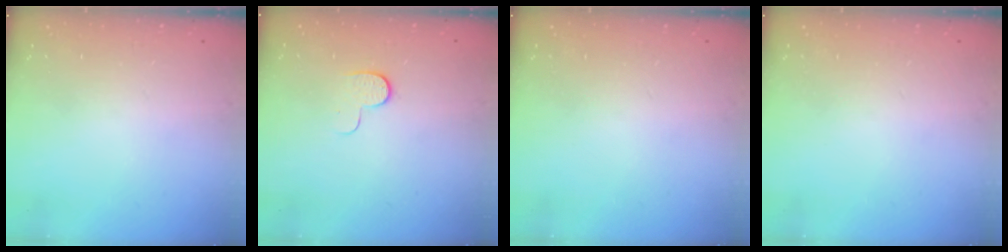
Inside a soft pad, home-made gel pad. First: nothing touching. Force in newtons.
{"total": 5.7, "press": 5.7, "slide": 0.6}
{"total": 0.0}
{"total": 0.0}